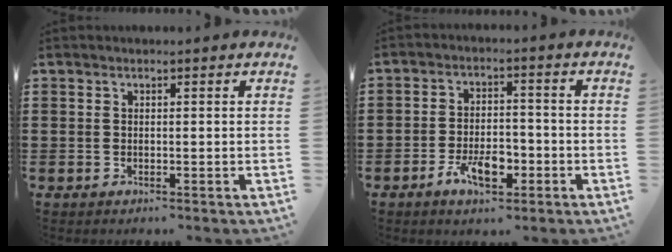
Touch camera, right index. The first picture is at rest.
{"total": 6.4, "force": [-3.0, 3.0, 4.7], "torque": [-0.085, -0.001, -0.057]}